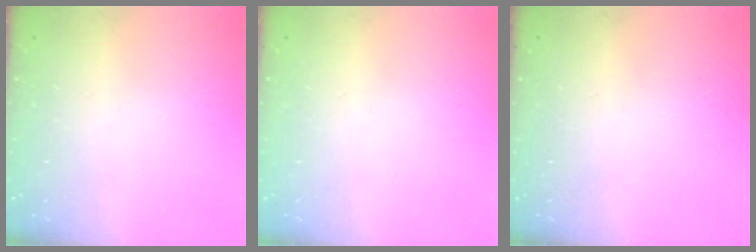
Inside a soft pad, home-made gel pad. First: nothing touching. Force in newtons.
{"total": 0.0}
{"total": 0.0}